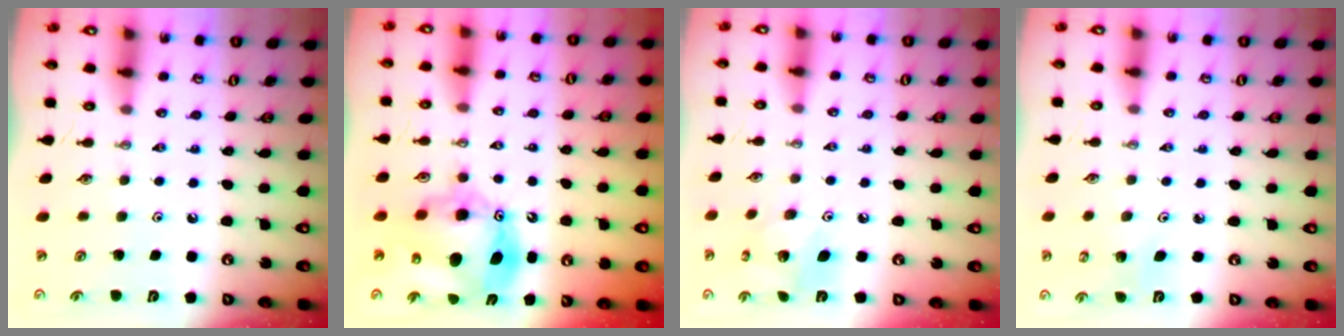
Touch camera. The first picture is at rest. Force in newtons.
{"total": 15.4, "press": 15.3, "slide": 1.6}
{"total": 8.3, "press": 8.3, "slide": 0.1}
{"total": 2.7, "press": 2.7, "slide": 0.5}